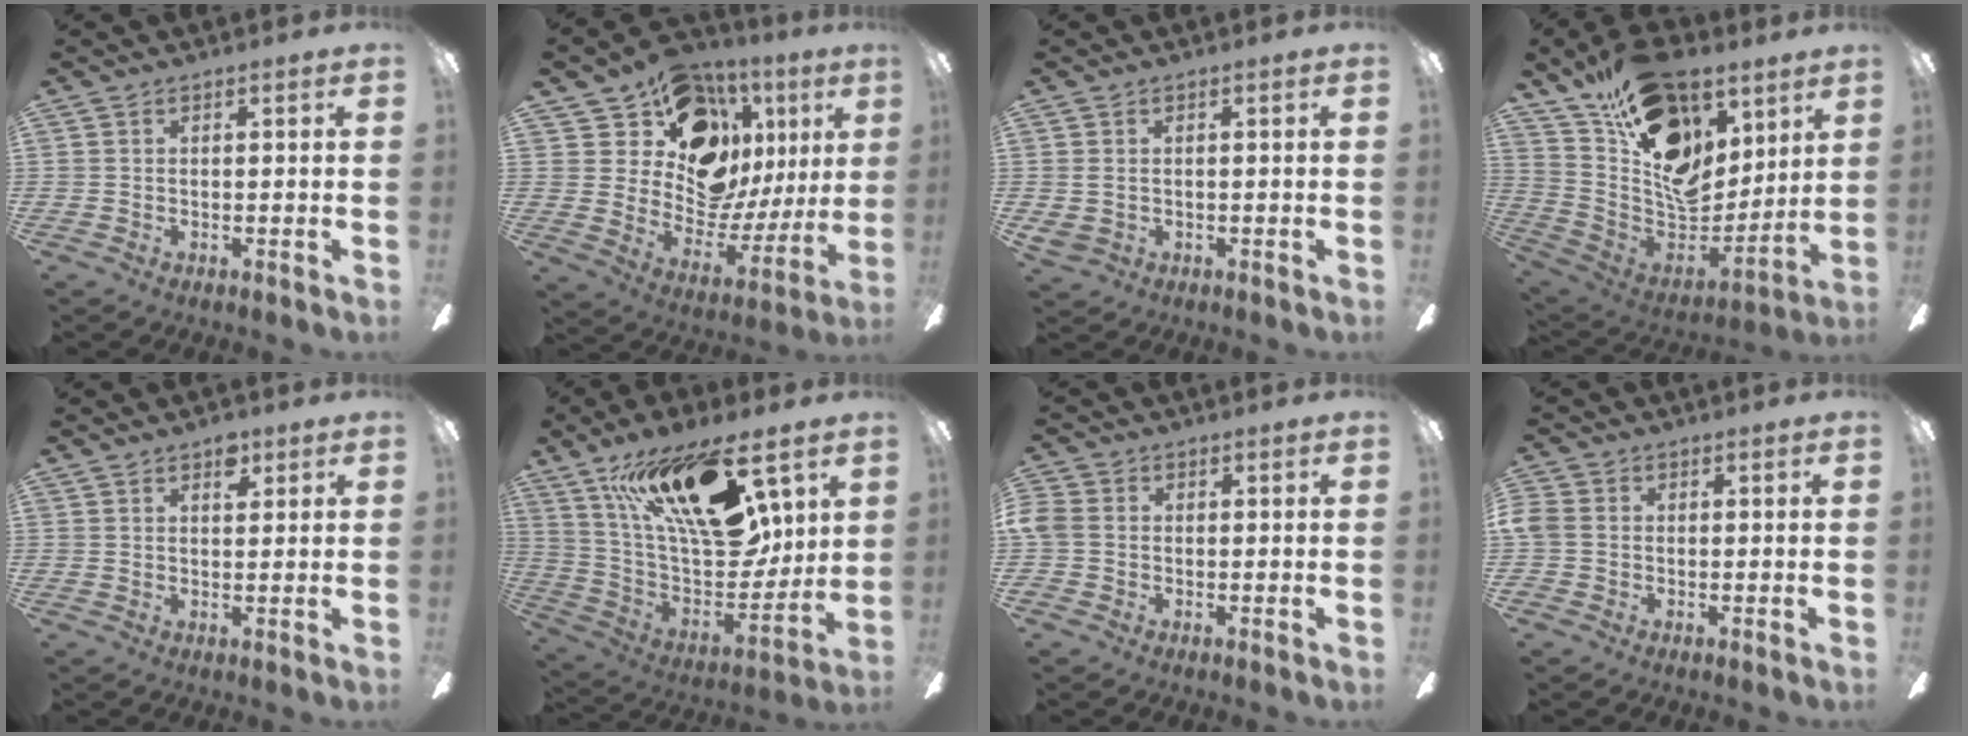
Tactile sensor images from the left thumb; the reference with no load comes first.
{"total": 16.2, "force": [9.9, 11.2, 6.2], "torque": [-0.100, -0.081, 0.202]}
{"total": 2.2, "force": [-0.1, 1.6, 1.5], "torque": [-0.037, 0.004, -0.006]}
{"total": 22.1, "force": [11.8, 13.6, 12.8], "torque": [-0.214, -0.075, 0.218]}
{"total": 4.1, "force": [2.4, 2.3, 2.3], "torque": [-0.010, -0.011, 0.035]}
{"total": 25.0, "force": [14.7, 10.3, 17.4], "torque": [-0.303, -0.088, 0.253]}
{"total": 4.3, "force": [-0.6, 3.5, 2.5], "torque": [-0.064, 0.008, -0.014]}
{"total": 3.7, "force": [-0.7, 3.0, 2.0], "torque": [-0.048, 0.008, -0.015]}